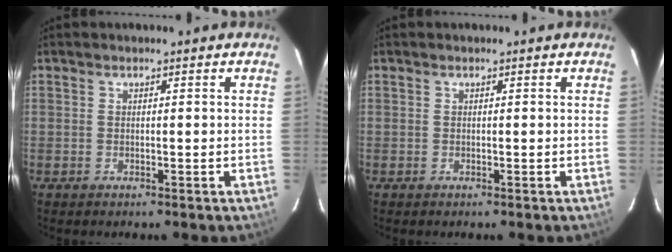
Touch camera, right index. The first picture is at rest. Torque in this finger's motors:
{"motor_torque": [-0.03, 0.00, 0.01, 0.00]}